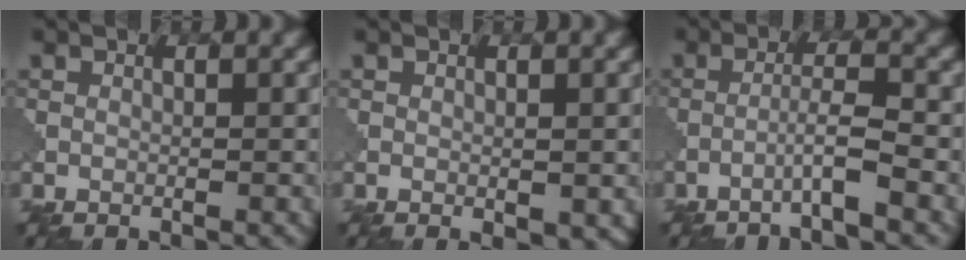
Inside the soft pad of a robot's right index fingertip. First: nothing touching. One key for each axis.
{"total": 1.4, "fx": -0.5, "fy": 0.2, "fz": 1.3, "tx": -0.020, "ty": -0.005, "tz": 0.002}
{"total": 2.9, "fx": -2.3, "fy": -0.6, "fz": 1.7, "tx": -0.030, "ty": 0.015, "tz": -0.053}